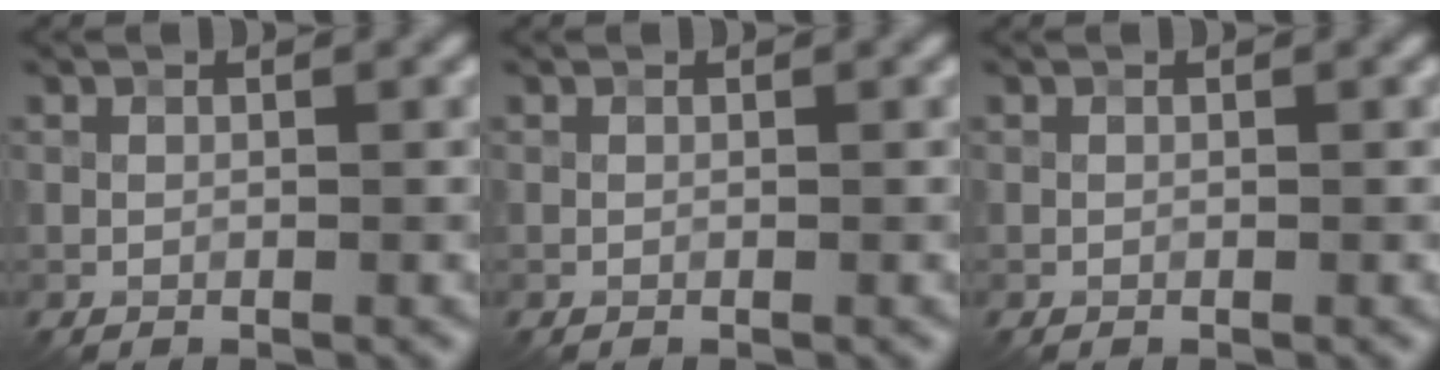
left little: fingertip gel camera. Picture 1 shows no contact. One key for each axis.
{"total": 0.0}
{"total": 0.0}